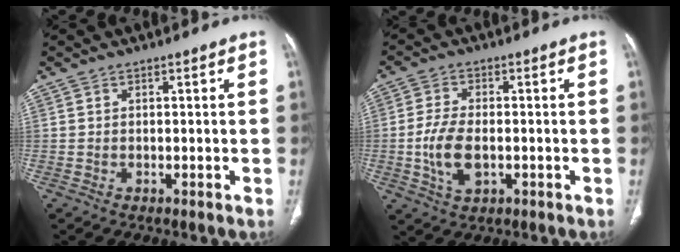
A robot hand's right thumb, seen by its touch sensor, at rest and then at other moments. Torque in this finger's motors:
{"motor_torque": [-0.19, 0.57, 0.33, 0.58, 0.22]}